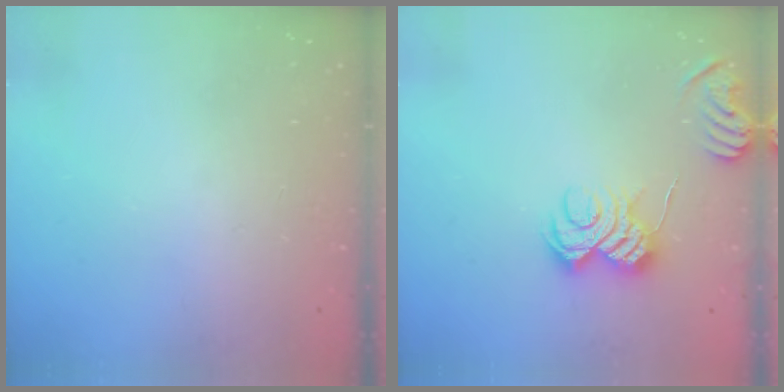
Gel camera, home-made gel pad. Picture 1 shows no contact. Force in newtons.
{"total": 10.3, "press": 10.3, "slide": 0.7}